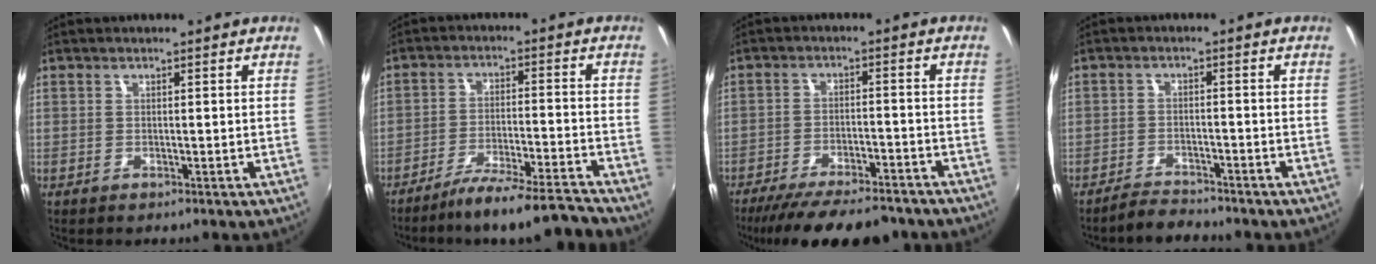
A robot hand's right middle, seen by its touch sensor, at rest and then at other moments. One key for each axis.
{"total": 10.6, "fx": -9.5, "fy": -0.7, "fz": 4.6, "tx": -0.094, "ty": -0.009, "tz": -0.161}
{"total": 16.3, "fx": -13.6, "fy": 4.1, "fz": 8.0, "tx": -0.159, "ty": -0.027, "tz": -0.200}
{"total": 3.7, "fx": -3.6, "fy": 0.6, "fz": 0.7, "tx": -0.031, "ty": 0.000, "tz": -0.063}